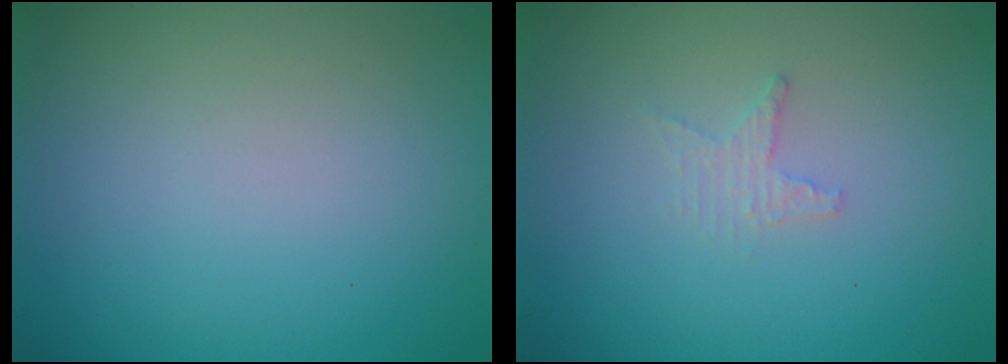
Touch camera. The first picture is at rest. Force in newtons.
{"total": 1.2, "press": 1.2, "slide": 0.4}